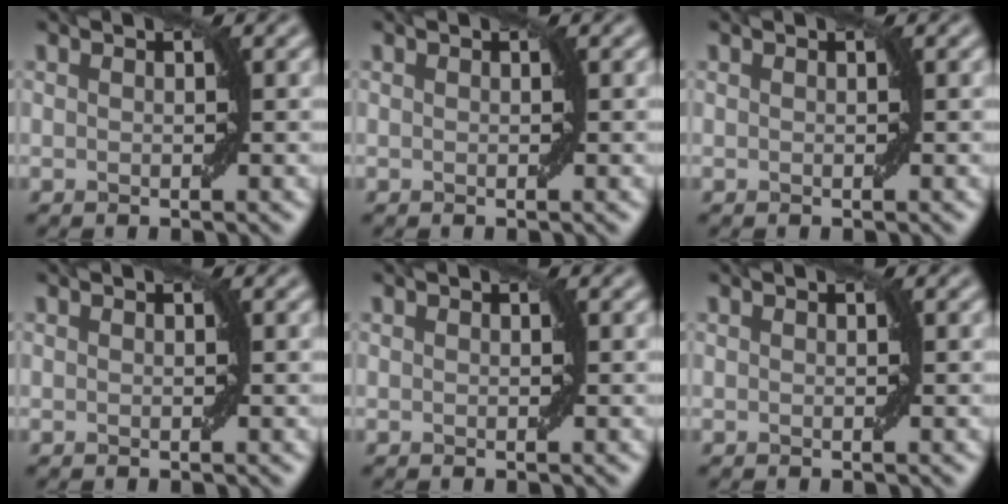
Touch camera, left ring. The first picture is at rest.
{"total": 0.0}
{"total": 0.0}
{"total": 0.0}
{"total": 0.0}
{"total": 0.0}